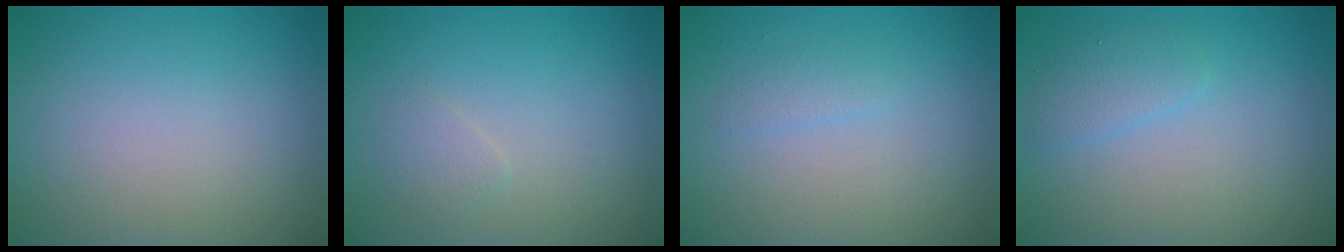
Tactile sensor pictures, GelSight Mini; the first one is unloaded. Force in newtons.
{"total": 1.0, "press": 1.0, "slide": 0.0}
{"total": 0.9, "press": 0.9, "slide": 0.1}
{"total": 1.6, "press": 1.6, "slide": 0.0}